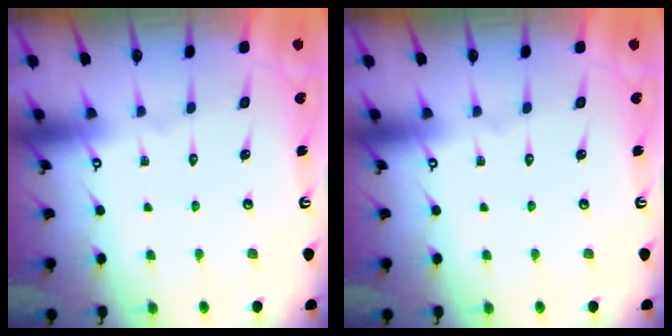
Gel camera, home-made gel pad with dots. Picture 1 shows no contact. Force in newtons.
{"total": 0.0}